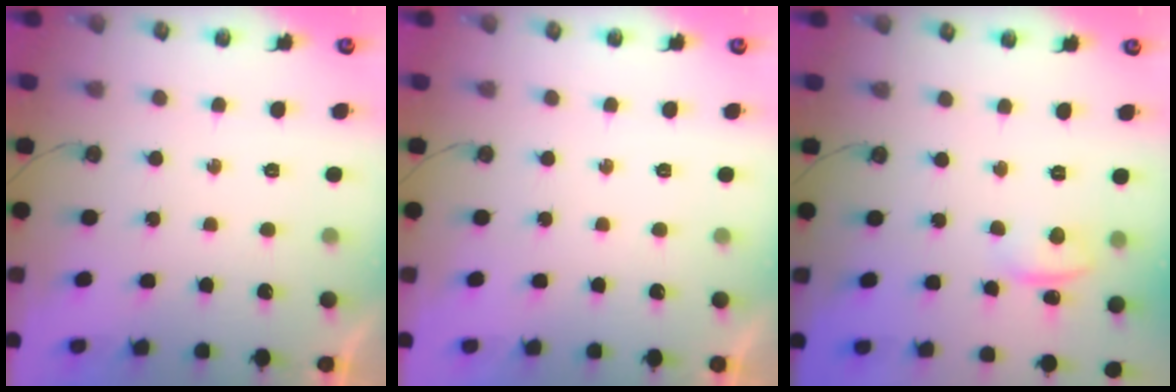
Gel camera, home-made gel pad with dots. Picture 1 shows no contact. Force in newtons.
{"total": 0.0}
{"total": 2.2, "press": 1.7, "slide": 1.5}